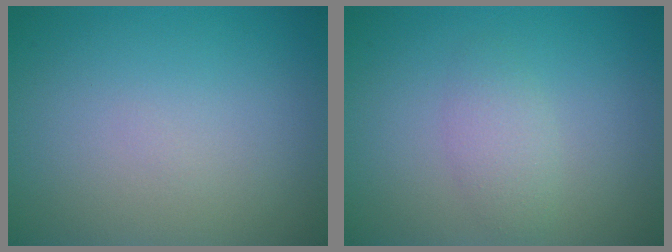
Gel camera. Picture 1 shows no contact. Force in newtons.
{"total": 1.9, "press": 1.9, "slide": 0.0}